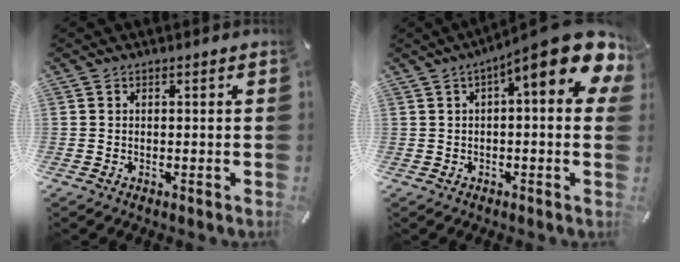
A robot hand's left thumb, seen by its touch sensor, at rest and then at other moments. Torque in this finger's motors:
{"motor_torque": [0.52, 1.73, 2.20, -0.57, 0.44]}